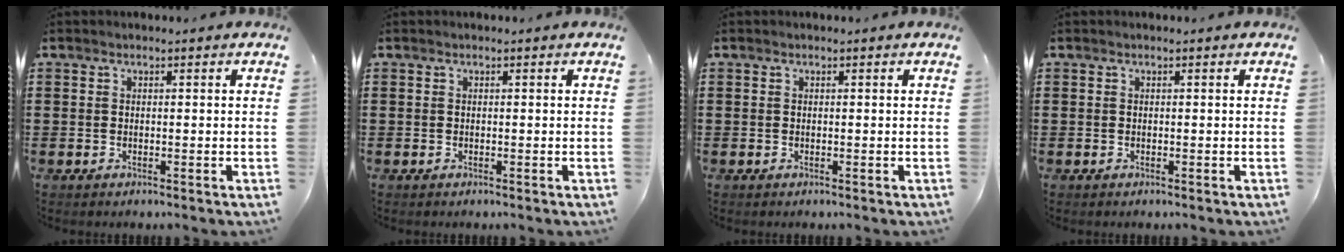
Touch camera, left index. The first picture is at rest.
{"total": 0.0}
{"total": 0.0}
{"total": 0.0}